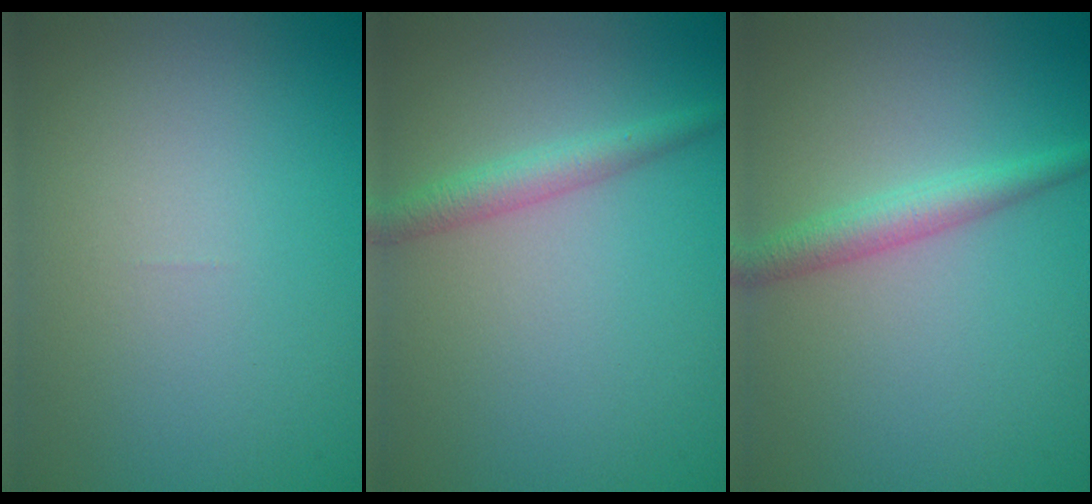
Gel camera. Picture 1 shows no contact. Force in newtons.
{"total": 2.3, "press": 2.3, "slide": 0.1}
{"total": 2.5, "press": 2.5, "slide": 0.1}